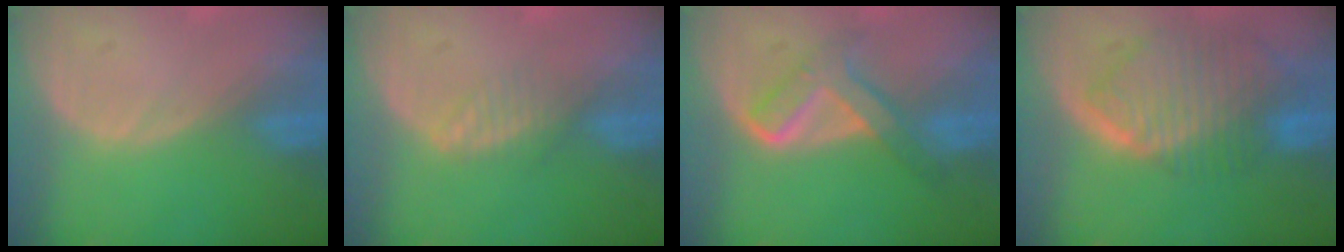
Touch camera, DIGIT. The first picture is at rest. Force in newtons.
{"total": 2.3, "press": 2.3, "slide": 0.1}
{"total": 5.8, "press": 5.8, "slide": 0.2}
{"total": 9.9, "press": 8.4, "slide": 5.2}